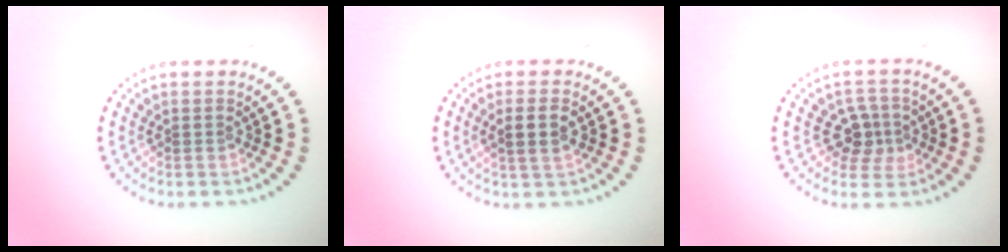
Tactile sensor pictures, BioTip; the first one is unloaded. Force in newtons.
{"total": 2.2, "press": 2.1, "slide": 0.8}
{"total": 2.8, "press": 2.5, "slide": 1.2}